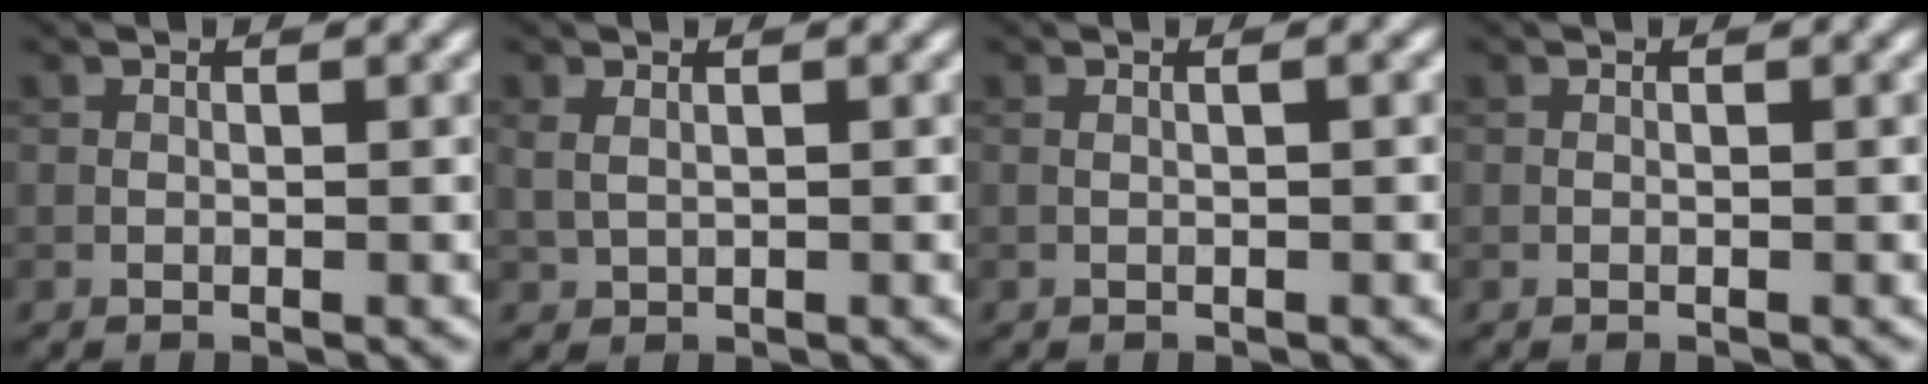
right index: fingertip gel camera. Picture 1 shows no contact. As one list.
[{"total": 1.3, "force": [0.5, 0.9, 0.9], "torque": [-0.025, 0.000, 0.013]}, {"total": 1.3, "force": [0.5, 0.5, 1.1], "torque": [-0.013, -0.003, -0.002]}, {"total": 0.0}]